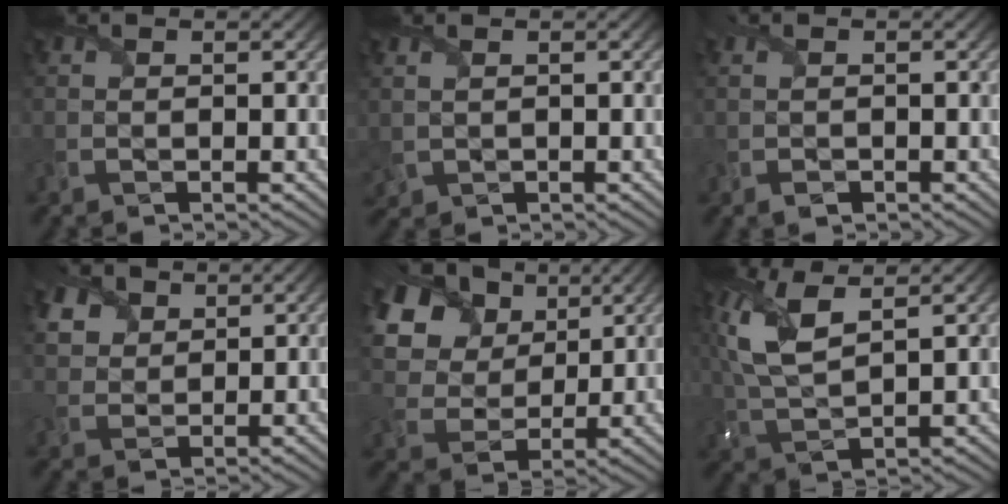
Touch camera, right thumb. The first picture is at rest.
{"total": 0.9, "force": [0.4, 0.7, 0.5], "torque": [-0.025, -0.002, 0.012]}
{"total": 0.7, "force": [-0.5, 0.4, 0.3], "torque": [-0.011, 0.001, -0.010]}
{"total": 5.0, "force": [2.9, 3.5, 2.1], "torque": [-0.083, 0.009, 0.050]}
{"total": 16.5, "force": [7.4, 11.8, 8.8], "torque": [-0.251, 0.052, 0.148]}
{"total": 9.9, "force": [3.9, 4.1, 8.2], "torque": [-0.222, 0.014, 0.073]}